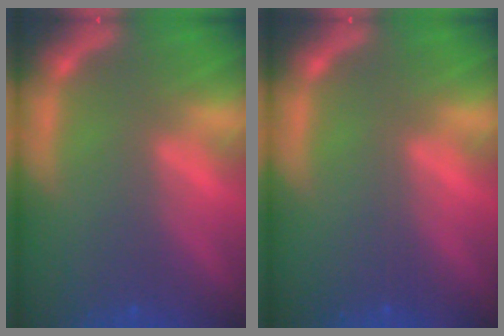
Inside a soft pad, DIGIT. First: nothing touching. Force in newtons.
{"total": 0.0}